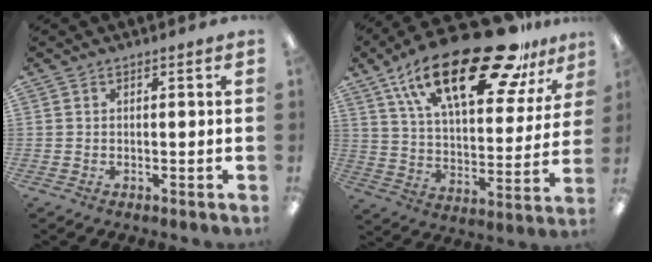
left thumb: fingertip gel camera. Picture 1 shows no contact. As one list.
[{"total": 29.0, "force": [18.5, 11.2, 19.3], "torque": [-0.312, -0.103, 0.307]}]